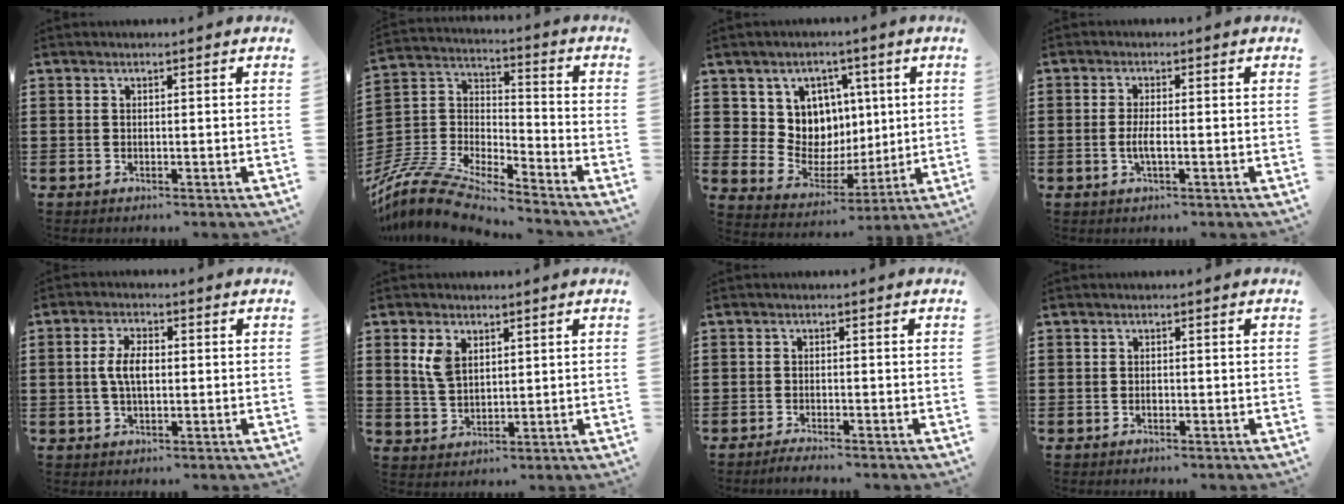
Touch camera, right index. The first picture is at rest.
{"total": 10.1, "force": [-9.4, 1.6, 3.2], "torque": [-0.089, 0.000, -0.195]}
{"total": 8.2, "force": [2.9, 7.5, 1.3], "torque": [-0.062, -0.031, 0.059]}
{"total": 2.8, "force": [-0.7, 0.6, 2.6], "torque": [-0.061, -0.005, -0.017]}
{"total": 4.8, "force": [0.1, 2.3, 4.2], "torque": [-0.096, 0.002, -0.005]}
{"total": 4.6, "force": [2.1, 2.9, 3.0], "torque": [-0.069, 0.010, 0.038]}
{"total": 1.4, "force": [-1.4, -0.1, 0.3], "torque": [-0.007, 0.000, -0.026]}
{"total": 0.8, "force": [-0.3, 0.4, 0.6], "torque": [-0.012, -0.003, -0.005]}